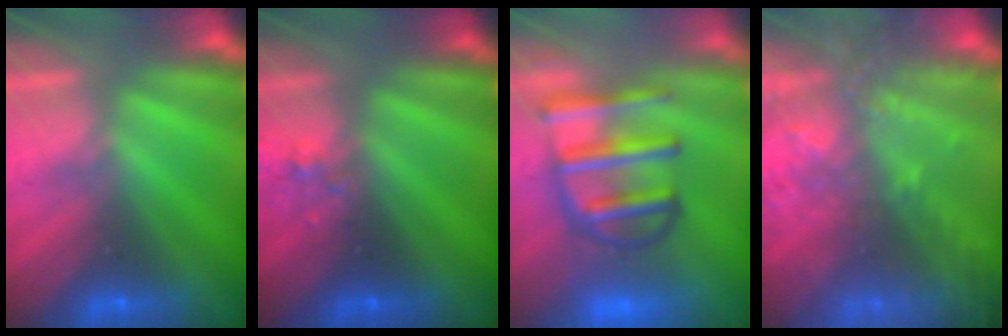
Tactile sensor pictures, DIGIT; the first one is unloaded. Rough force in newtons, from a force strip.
{"total": 2.3}
{"total": 6.3}
{"total": 8.5}